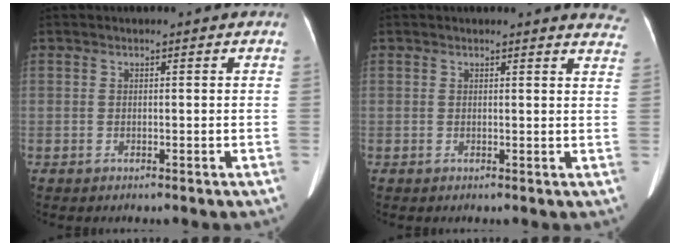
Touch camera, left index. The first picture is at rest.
{"total": 5.7, "force": [5.6, 0.8, 0.7], "torque": [0.014, -0.029, 0.026]}